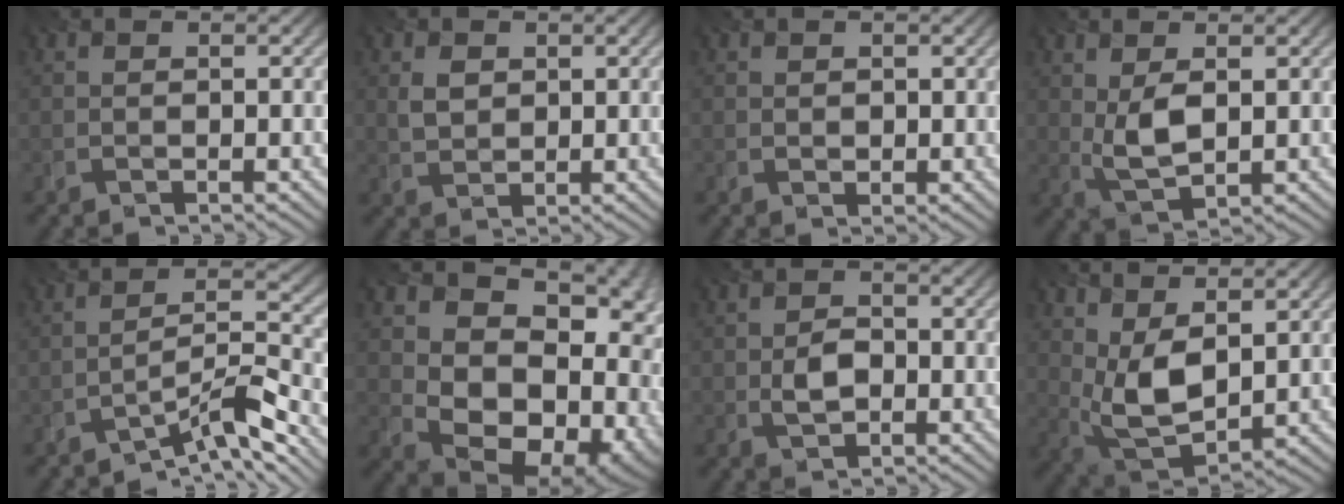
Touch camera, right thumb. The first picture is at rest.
{"total": 3.0, "force": [1.1, 2.2, 1.7], "torque": [-0.045, 0.002, 0.021]}
{"total": 1.3, "force": [0.5, 1.1, 0.4], "torque": [-0.014, -0.003, 0.006]}
{"total": 4.7, "force": [0.7, 2.5, 4.0], "torque": [-0.094, -0.003, 0.023]}
{"total": 6.8, "force": [-5.2, 1.1, 4.3], "torque": [-0.073, 0.012, -0.096]}
{"total": 17.6, "force": [1.6, 13.6, 11.0], "torque": [-0.152, -0.036, 0.061]}
{"total": 2.9, "force": [-0.6, 1.9, 2.1], "torque": [-0.043, 0.001, -0.012]}
{"total": 8.5, "force": [2.6, 4.6, 6.7], "torque": [-0.168, -0.003, 0.055]}